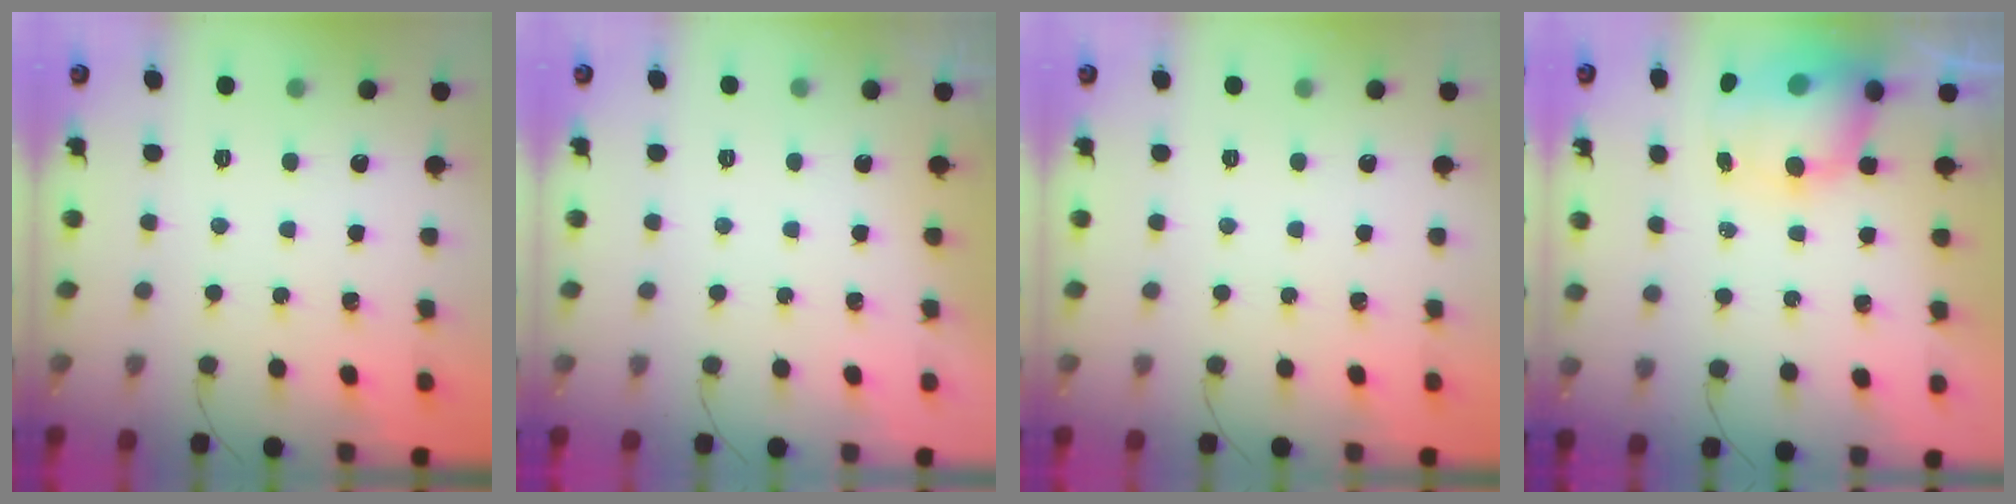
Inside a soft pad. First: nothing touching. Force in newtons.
{"total": 0.0}
{"total": 0.0}
{"total": 10.0, "press": 9.7, "slide": 2.7}